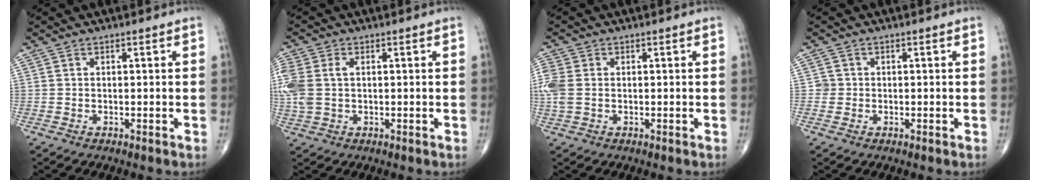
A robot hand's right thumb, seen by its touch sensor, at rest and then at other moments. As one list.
[{"total": 8.2, "force": [0.7, 5.5, 6.0], "torque": [-0.175, 0.014, 0.019]}, {"total": 4.8, "force": [0.0, 3.3, 3.5], "torque": [-0.114, 0.005, -0.002]}, {"total": 1.3, "force": [-0.1, 1.3, 0.0], "torque": [0.009, 0.006, -0.005]}]